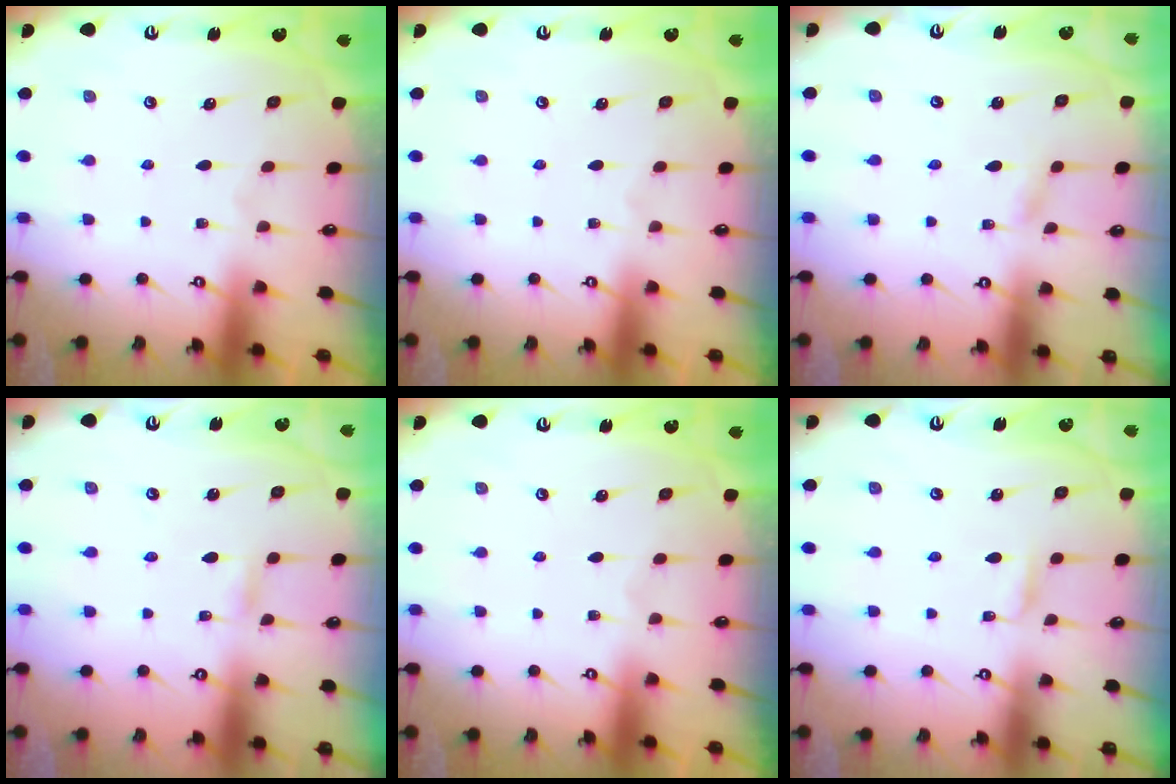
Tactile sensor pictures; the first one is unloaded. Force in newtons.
{"total": 0.0}
{"total": 1.2, "press": 1.2, "slide": 0.1}
{"total": 2.9, "press": 2.9, "slide": 0.1}
{"total": 0.0}
{"total": 2.5, "press": 2.5, "slide": 0.3}